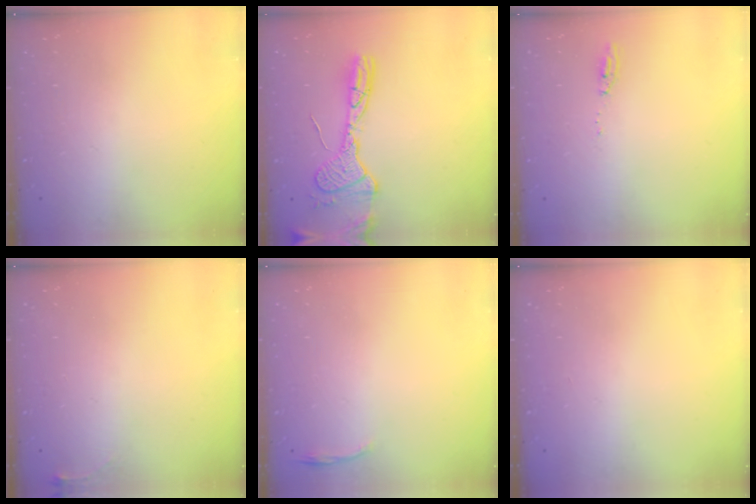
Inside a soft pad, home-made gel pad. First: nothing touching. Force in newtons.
{"total": 14.2, "press": 14.2, "slide": 1.3}
{"total": 4.8, "press": 4.8, "slide": 0.6}
{"total": 4.0, "press": 3.9, "slide": 0.6}
{"total": 3.6, "press": 3.5, "slide": 0.7}
{"total": 0.0}